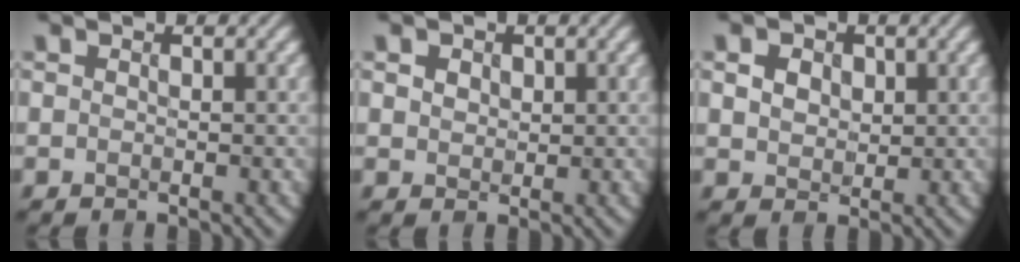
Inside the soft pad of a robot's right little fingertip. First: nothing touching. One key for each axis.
{"total": 1.8, "fx": 0.7, "fy": 1.4, "fz": 0.8, "tx": -0.026, "ty": 0.004, "tz": 0.015}
{"total": 3.0, "fx": 1.0, "fy": 2.3, "fz": 1.7, "tx": -0.043, "ty": 0.011, "tz": 0.011}